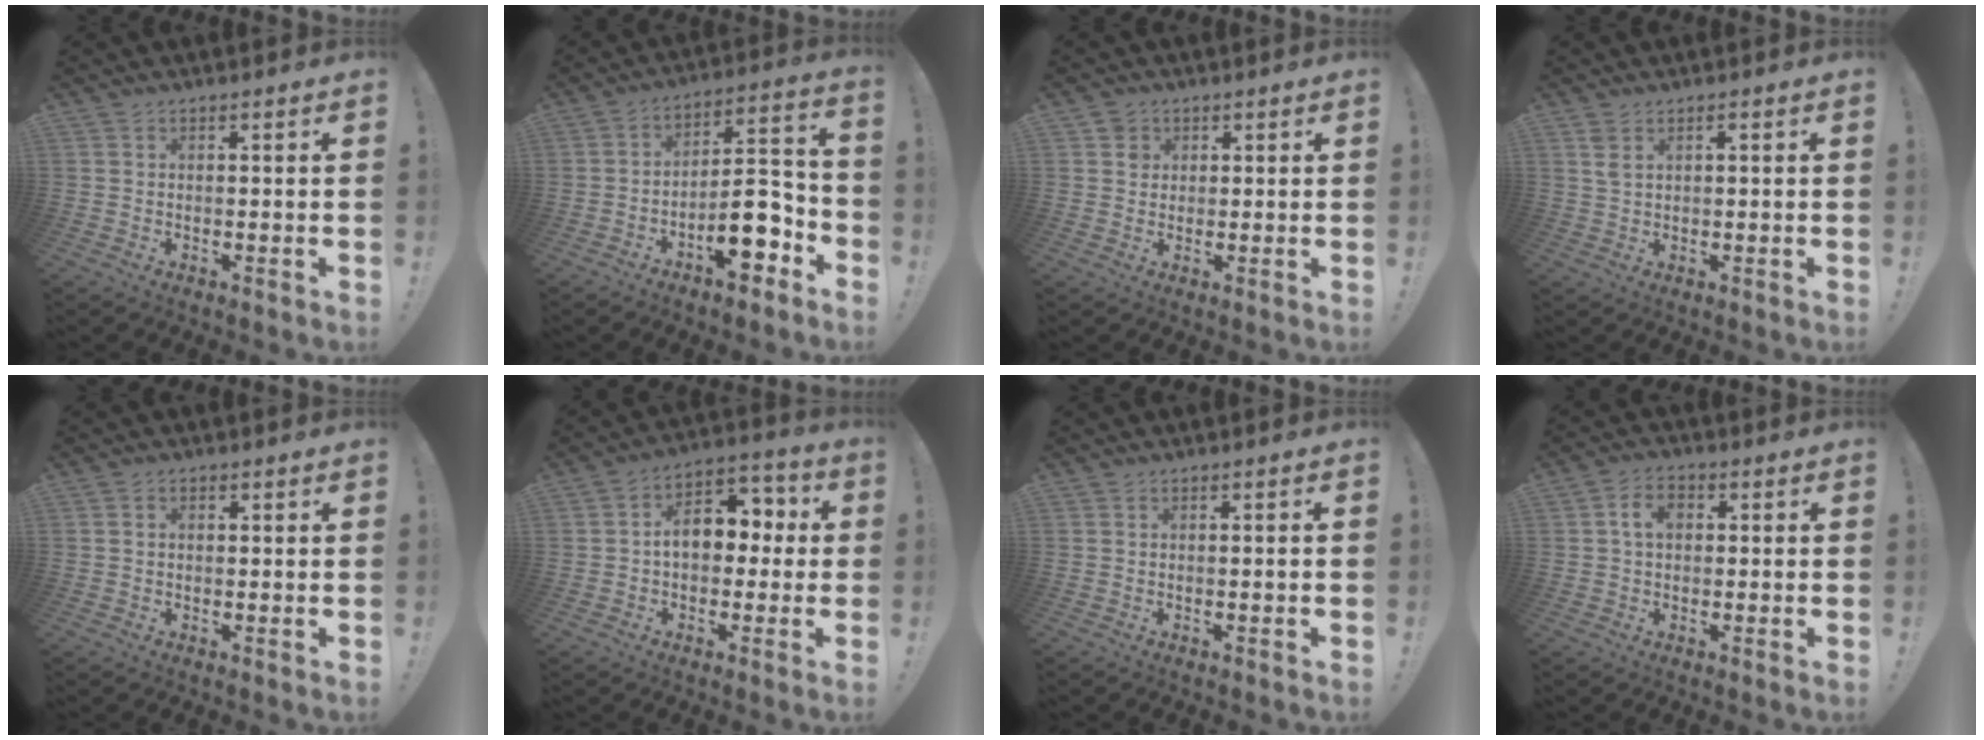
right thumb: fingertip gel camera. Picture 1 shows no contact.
{"total": 13.1, "force": [-6.4, 5.8, 9.8], "torque": [-0.120, 0.045, -0.103]}
{"total": 3.2, "force": [1.0, 3.0, 0.7], "torque": [-0.009, 0.003, 0.017]}
{"total": 2.5, "force": [1.1, 1.4, 1.8], "torque": [-0.036, 0.003, 0.018]}
{"total": 1.2, "force": [-0.3, 0.9, 0.6], "torque": [-0.009, 0.003, -0.005]}
{"total": 11.2, "force": [0.6, 8.0, 7.8], "torque": [-0.110, 0.016, 0.017]}
{"total": 1.1, "force": [-0.5, -0.2, 1.0], "torque": [-0.017, 0.001, -0.008]}
{"total": 5.1, "force": [1.2, 3.7, 3.3], "torque": [-0.051, 0.009, 0.021]}